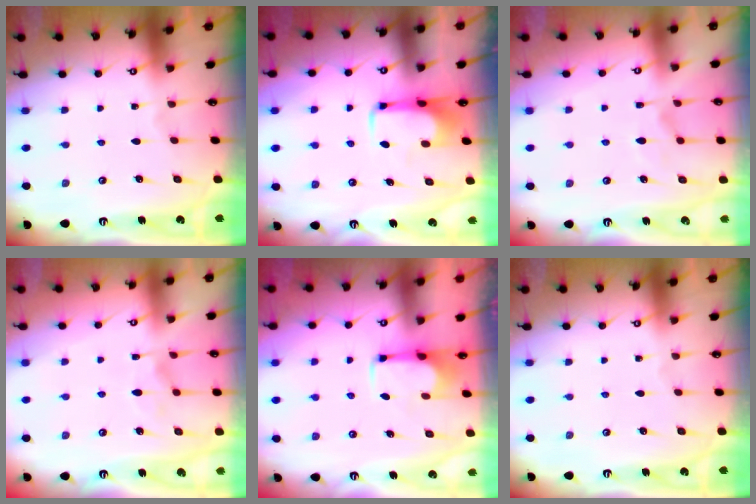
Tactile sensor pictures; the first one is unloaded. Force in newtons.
{"total": 6.6, "press": 6.4, "slide": 1.6}
{"total": 3.2, "press": 2.9, "slide": 1.4}
{"total": 2.3, "press": 2.1, "slide": 0.9}
{"total": 2.6, "press": 2.5, "slide": 1.0}
{"total": 0.0}